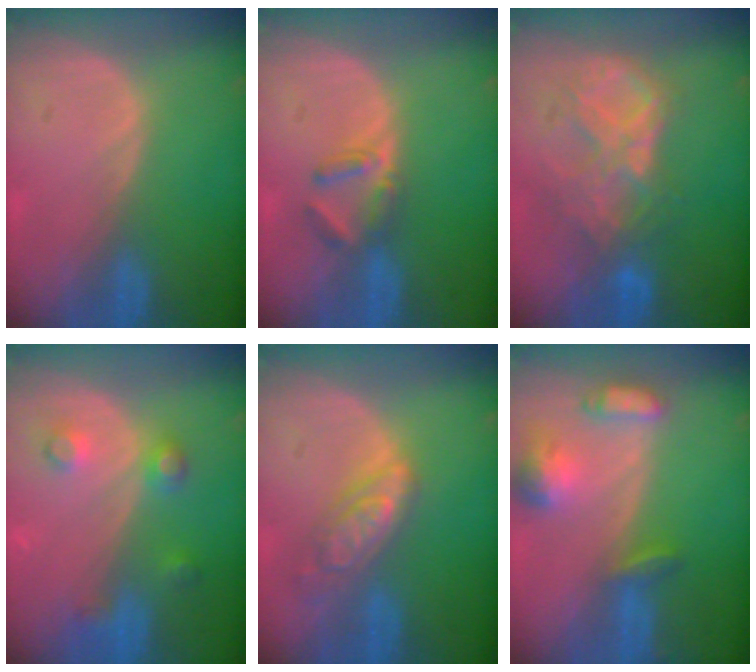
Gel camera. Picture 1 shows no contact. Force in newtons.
{"total": 3.7, "press": 3.6, "slide": 1.0}
{"total": 9.1, "press": 7.7, "slide": 4.8}
{"total": 4.2, "press": 4.2, "slide": 0.0}
{"total": 6.4, "press": 5.7, "slide": 3.0}
{"total": 6.8, "press": 6.4, "slide": 2.3}